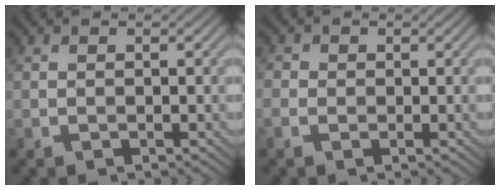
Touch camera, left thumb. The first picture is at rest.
{"total": 1.7, "force": [-0.1, 1.5, 0.8], "torque": [-0.025, 0.000, -0.003]}